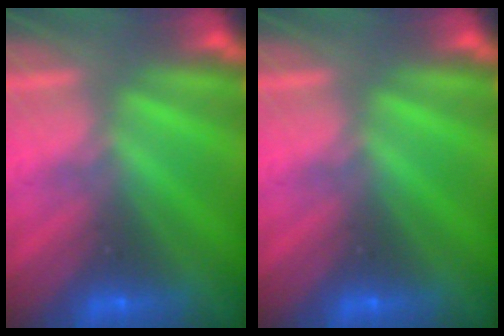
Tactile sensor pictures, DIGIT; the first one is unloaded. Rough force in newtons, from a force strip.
{"total": 0.0}